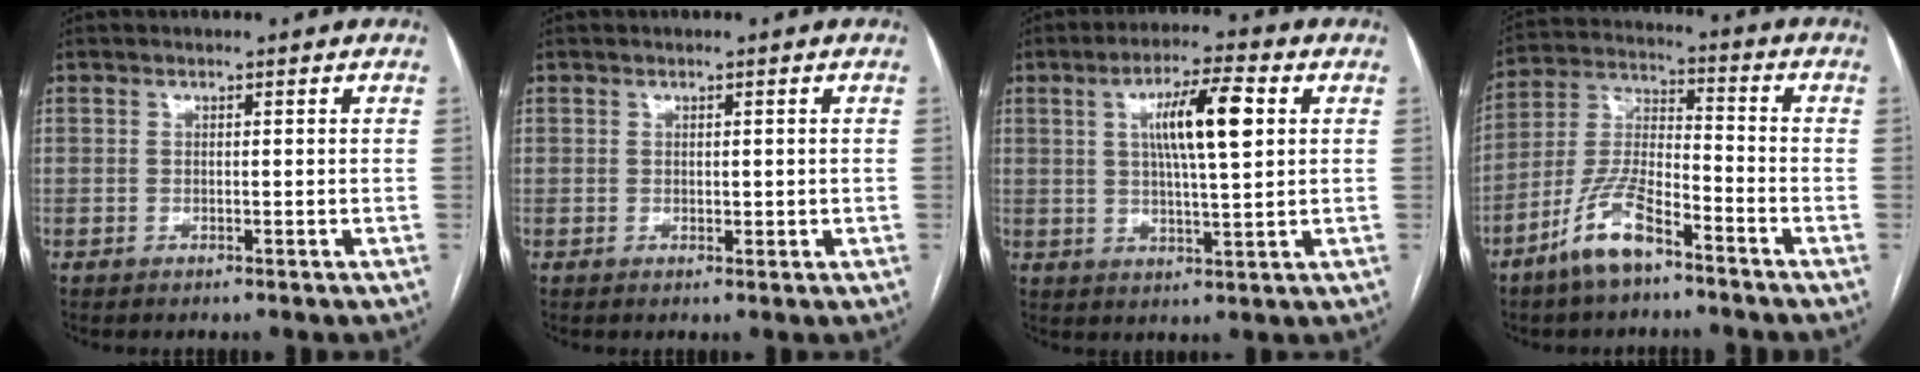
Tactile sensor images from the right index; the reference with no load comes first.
{"total": 1.4, "force": [0.1, 0.9, 1.0], "torque": [-0.012, 0.000, 0.004]}
{"total": 9.7, "force": [2.6, 1.3, 9.3], "torque": [-0.161, 0.009, 0.043]}
{"total": 10.5, "force": [-6.9, 3.0, 7.3], "torque": [-0.164, -0.003, -0.135]}